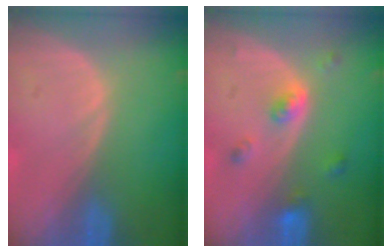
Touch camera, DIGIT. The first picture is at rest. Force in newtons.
{"total": 4.3, "press": 3.9, "slide": 1.8}